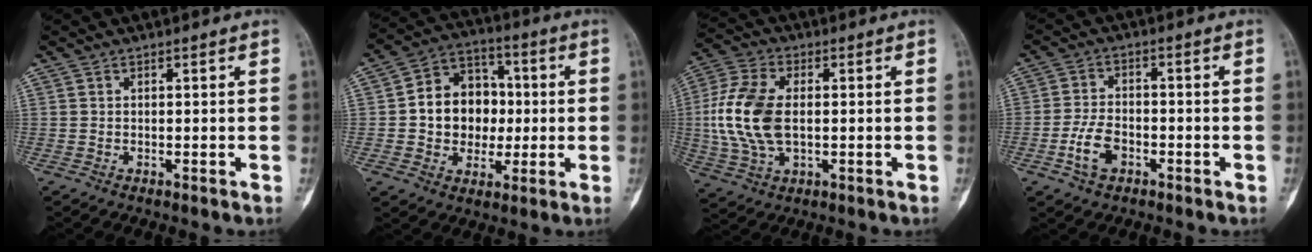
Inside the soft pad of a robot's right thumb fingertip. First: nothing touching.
{"total": 13.5, "force": [0.1, 11.1, 7.7], "torque": [-0.069, 0.027, 0.000]}
{"total": 14.2, "force": [0.1, 8.3, 11.5], "torque": [-0.250, 0.006, 0.002]}
{"total": 5.9, "force": [-2.6, 3.7, 3.7], "torque": [-0.070, 0.018, -0.053]}